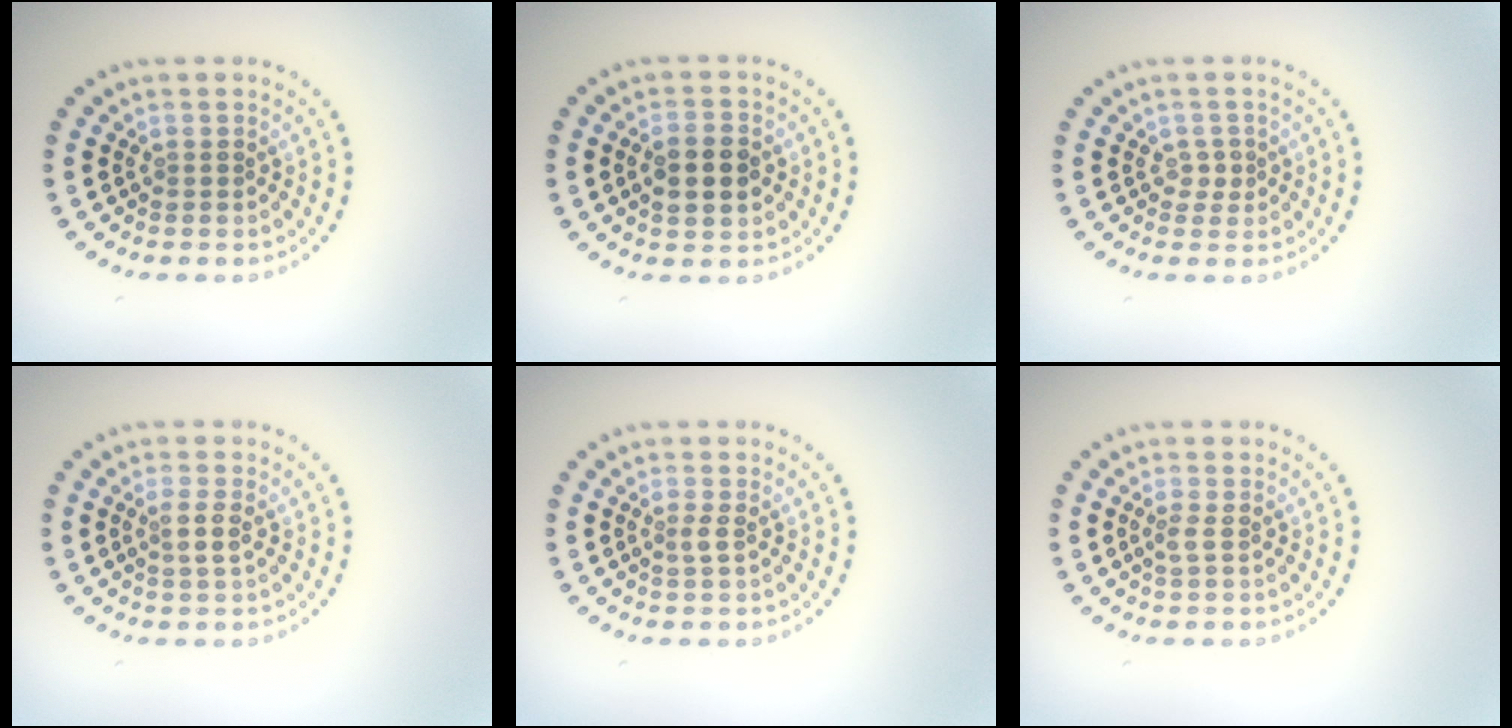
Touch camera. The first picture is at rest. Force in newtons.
{"total": 3.7, "press": 3.7, "slide": 0.2}
{"total": 1.1, "press": 0.9, "slide": 0.5}
{"total": 1.4, "press": 1.2, "slide": 0.8}
{"total": 0.9, "press": 0.6, "slide": 0.7}
{"total": 0.9, "press": 0.7, "slide": 0.5}